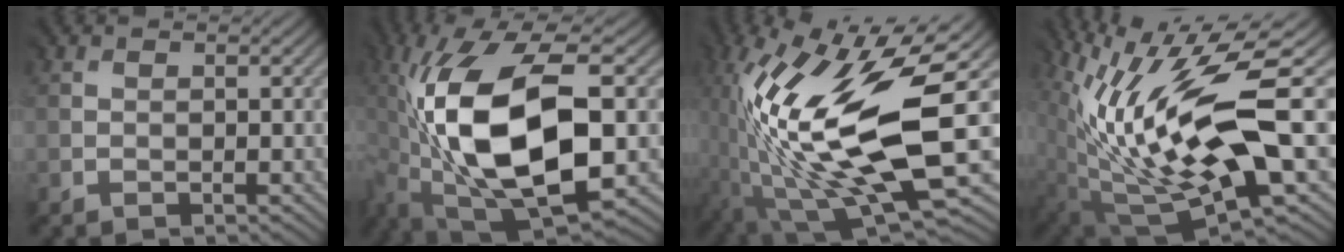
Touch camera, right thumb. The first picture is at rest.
{"total": 16.7, "force": [-1.9, 7.4, 14.9], "torque": [-0.305, 0.003, -0.034]}
{"total": 18.1, "force": [-1.0, 6.1, 17.0], "torque": [-0.339, -0.007, -0.020]}
{"total": 16.3, "force": [1.8, 5.2, 15.3], "torque": [-0.307, -0.003, 0.045]}